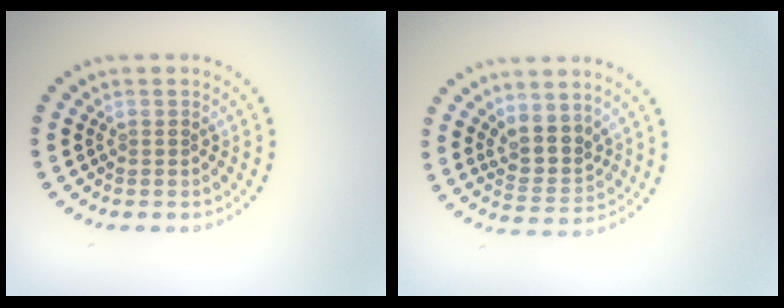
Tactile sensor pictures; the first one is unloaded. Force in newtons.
{"total": 2.9, "press": 2.3, "slide": 1.7}